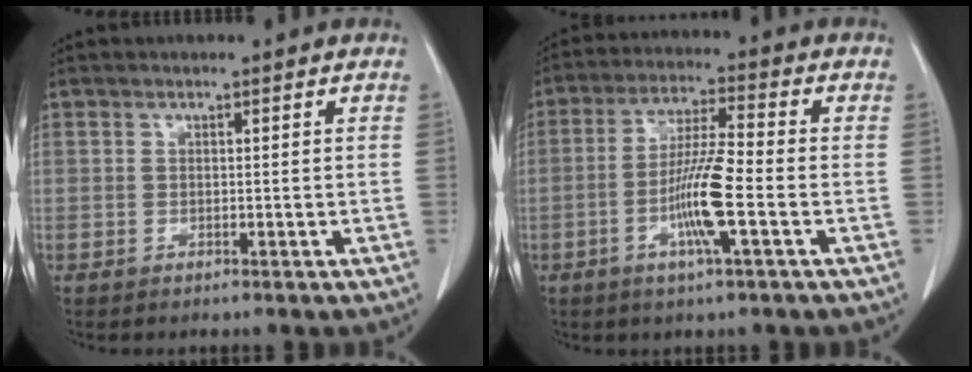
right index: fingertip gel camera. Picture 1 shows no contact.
{"total": 9.5, "force": [-2.8, 0.1, 9.0], "torque": [-0.175, -0.005, -0.057]}